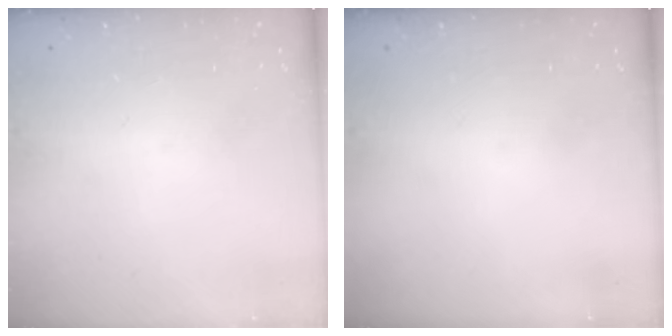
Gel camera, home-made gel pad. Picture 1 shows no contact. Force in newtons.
{"total": 0.0}